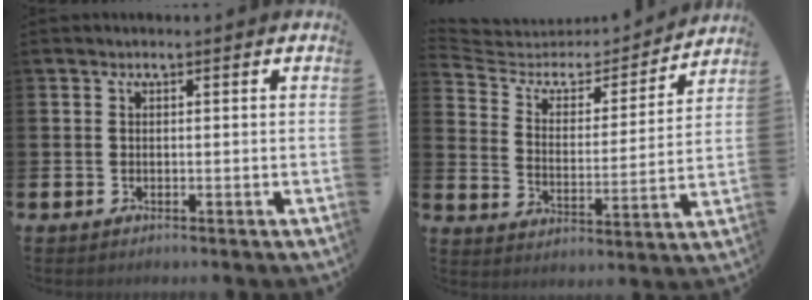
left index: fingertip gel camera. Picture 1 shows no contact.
{"total": 5.5, "force": [4.4, 2.7, 1.7], "torque": [-0.066, -0.033, 0.068]}